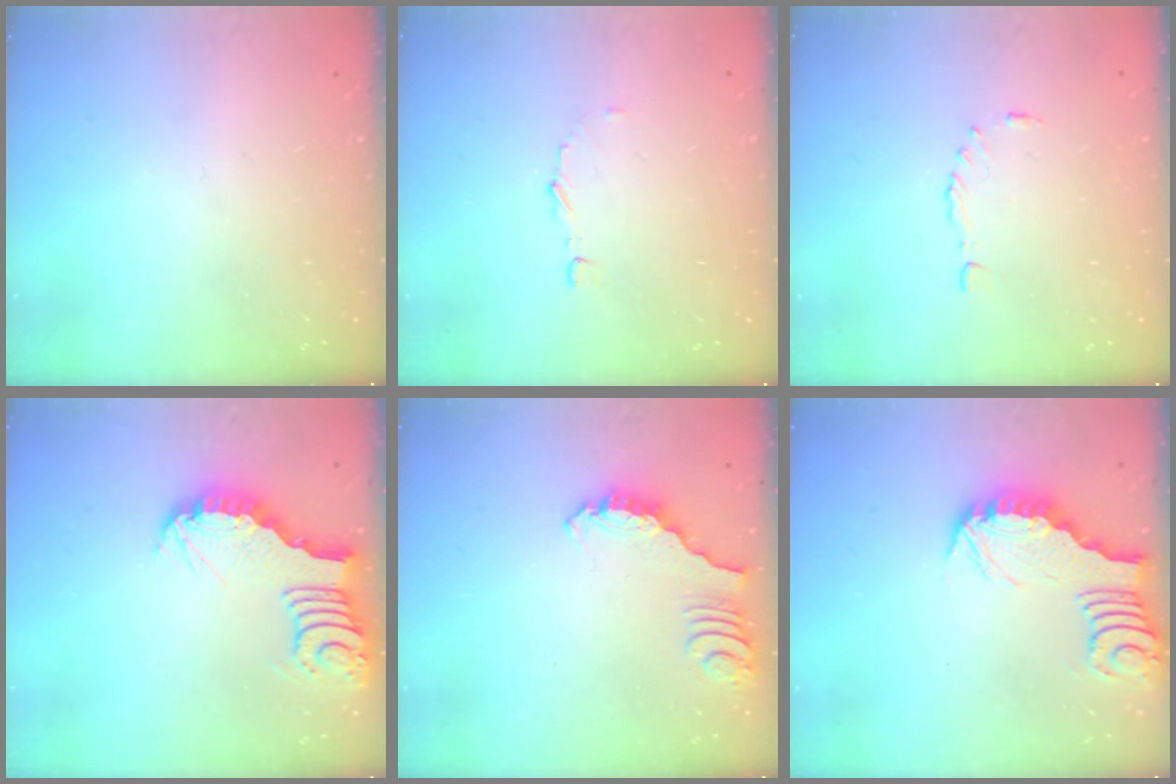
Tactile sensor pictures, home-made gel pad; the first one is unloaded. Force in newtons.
{"total": 3.7, "press": 3.7, "slide": 0.3}
{"total": 4.2, "press": 4.1, "slide": 0.5}
{"total": 5.6, "press": 5.6, "slide": 0.6}
{"total": 2.9, "press": 2.9, "slide": 0.3}
{"total": 2.9, "press": 2.8, "slide": 0.3}